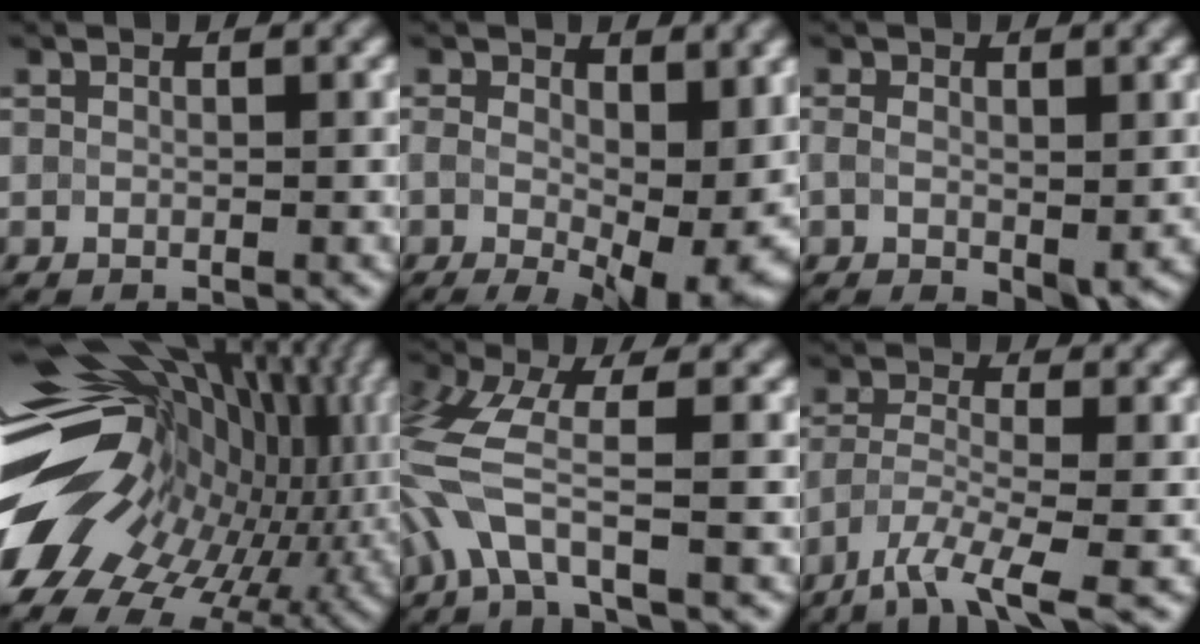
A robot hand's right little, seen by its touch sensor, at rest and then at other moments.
{"total": 10.9, "force": [-1.2, 5.4, 9.4], "torque": [-0.149, -0.025, 0.002]}
{"total": 3.2, "force": [-0.7, 1.7, 2.7], "torque": [-0.050, -0.004, -0.002]}
{"total": 18.4, "force": [-0.4, 11.7, 14.2], "torque": [-0.220, -0.013, 0.021]}
{"total": 6.1, "force": [-2.9, 1.5, 5.1], "torque": [-0.132, 0.004, -0.060]}
{"total": 5.6, "force": [-4.2, 0.8, 3.5], "torque": [-0.059, -0.005, -0.081]}